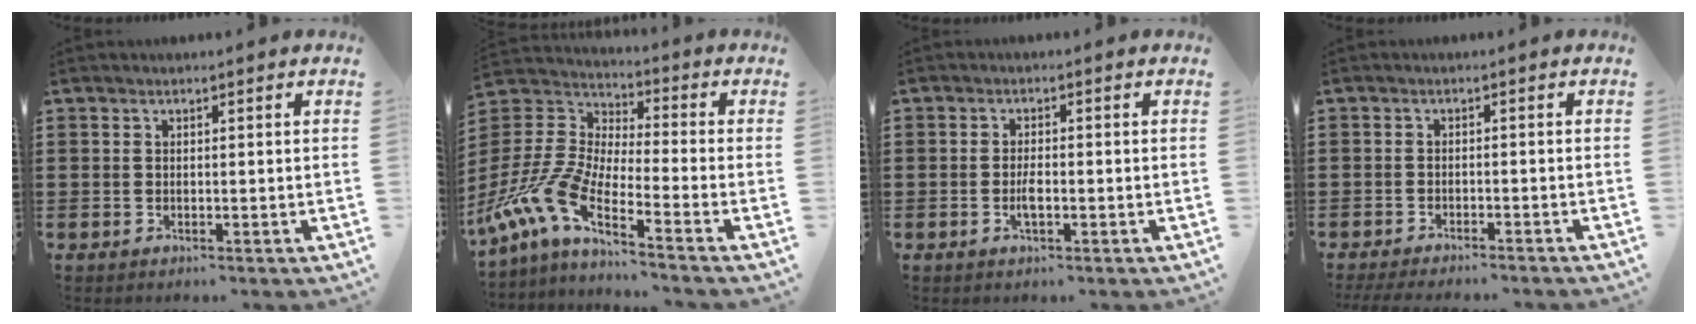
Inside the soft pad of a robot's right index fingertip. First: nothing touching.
{"total": 8.2, "force": [-5.8, 2.2, 5.4], "torque": [-0.163, -0.022, -0.131]}
{"total": 2.5, "force": [-0.7, 0.9, 2.3], "torque": [-0.042, 0.003, -0.012]}
{"total": 2.2, "force": [-2.1, -0.2, 0.5], "torque": [-0.015, -0.005, -0.044]}